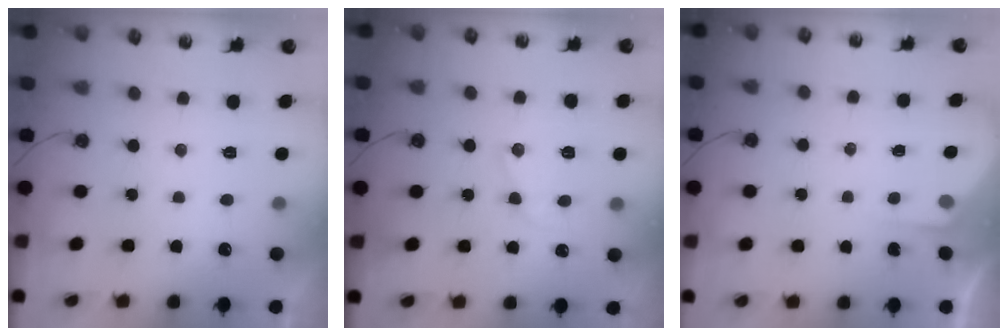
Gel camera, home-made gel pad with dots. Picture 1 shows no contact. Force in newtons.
{"total": 12.2, "press": 12.2, "slide": 0.9}
{"total": 2.7, "press": 2.7, "slide": 0.4}